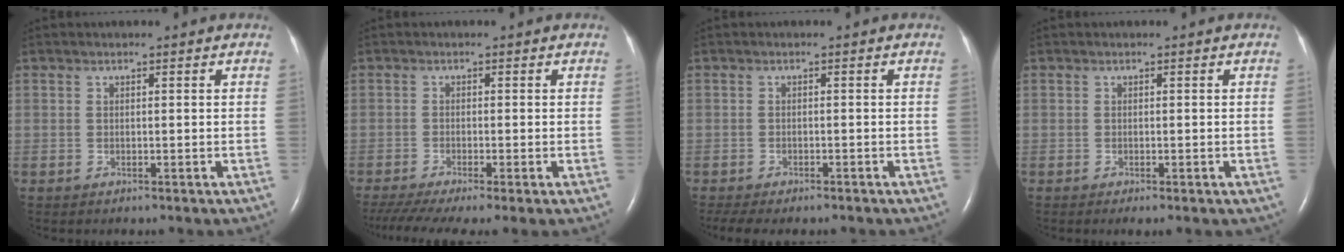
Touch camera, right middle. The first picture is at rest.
{"total": 9.4, "force": [-6.9, 1.0, 6.3], "torque": [-0.111, -0.019, -0.116]}
{"total": 6.9, "force": [-5.7, -0.3, 3.8], "torque": [-0.061, -0.014, -0.095]}
{"total": 1.7, "force": [-1.0, 0.5, 1.2], "torque": [-0.014, -0.004, -0.011]}